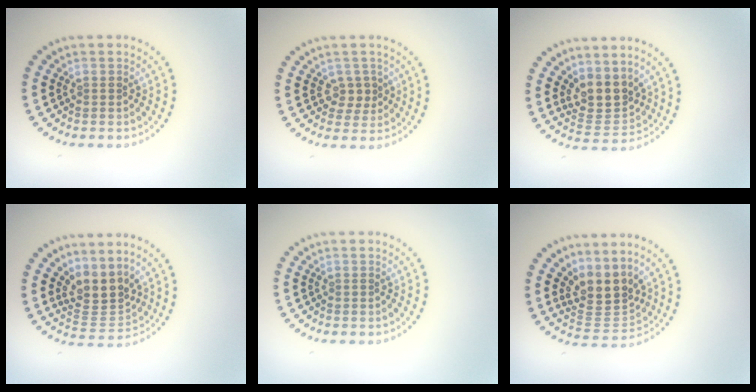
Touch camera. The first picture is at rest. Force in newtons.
{"total": 1.7, "press": 1.5, "slide": 0.8}
{"total": 3.5, "press": 2.6, "slide": 2.3}
{"total": 3.5, "press": 2.6, "slide": 2.3}
{"total": 0.0}
{"total": 3.9, "press": 3.0, "slide": 2.5}